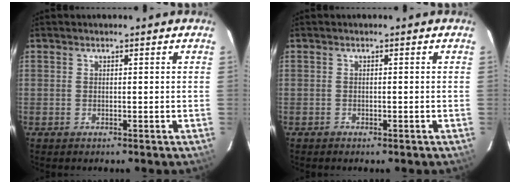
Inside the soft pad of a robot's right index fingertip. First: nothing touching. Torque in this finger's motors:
{"motor_torque": [-0.05, -0.03, 0.01, 0.00]}